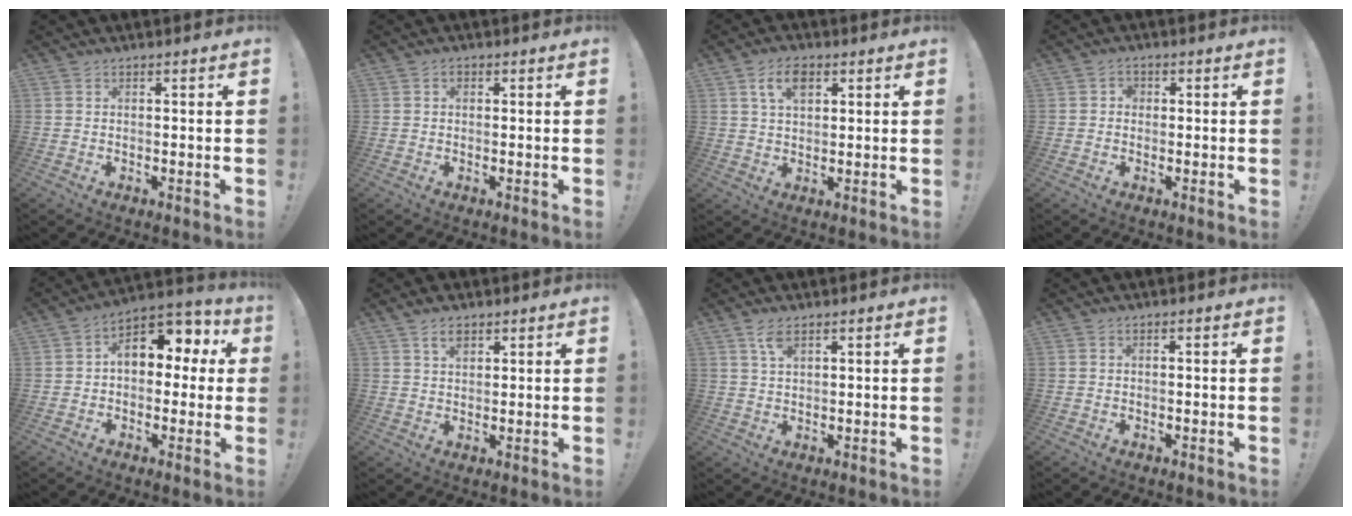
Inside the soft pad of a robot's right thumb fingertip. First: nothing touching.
{"total": 0.9, "force": [0.0, 0.7, 0.5], "torque": [-0.005, 0.002, -0.001]}
{"total": 7.1, "force": [3.0, 4.0, 5.1], "torque": [-0.085, 0.002, 0.053]}
{"total": 2.4, "force": [-0.4, 2.0, 1.3], "torque": [-0.019, 0.007, -0.007]}
{"total": 11.0, "force": [2.8, 7.7, 7.3], "torque": [-0.100, -0.004, 0.055]}
{"total": 4.4, "force": [2.7, 2.4, 2.5], "torque": [-0.039, -0.008, 0.048]}
{"total": 4.1, "force": [2.4, 1.6, 2.9], "torque": [-0.048, -0.011, 0.041]}
{"total": 0.0}